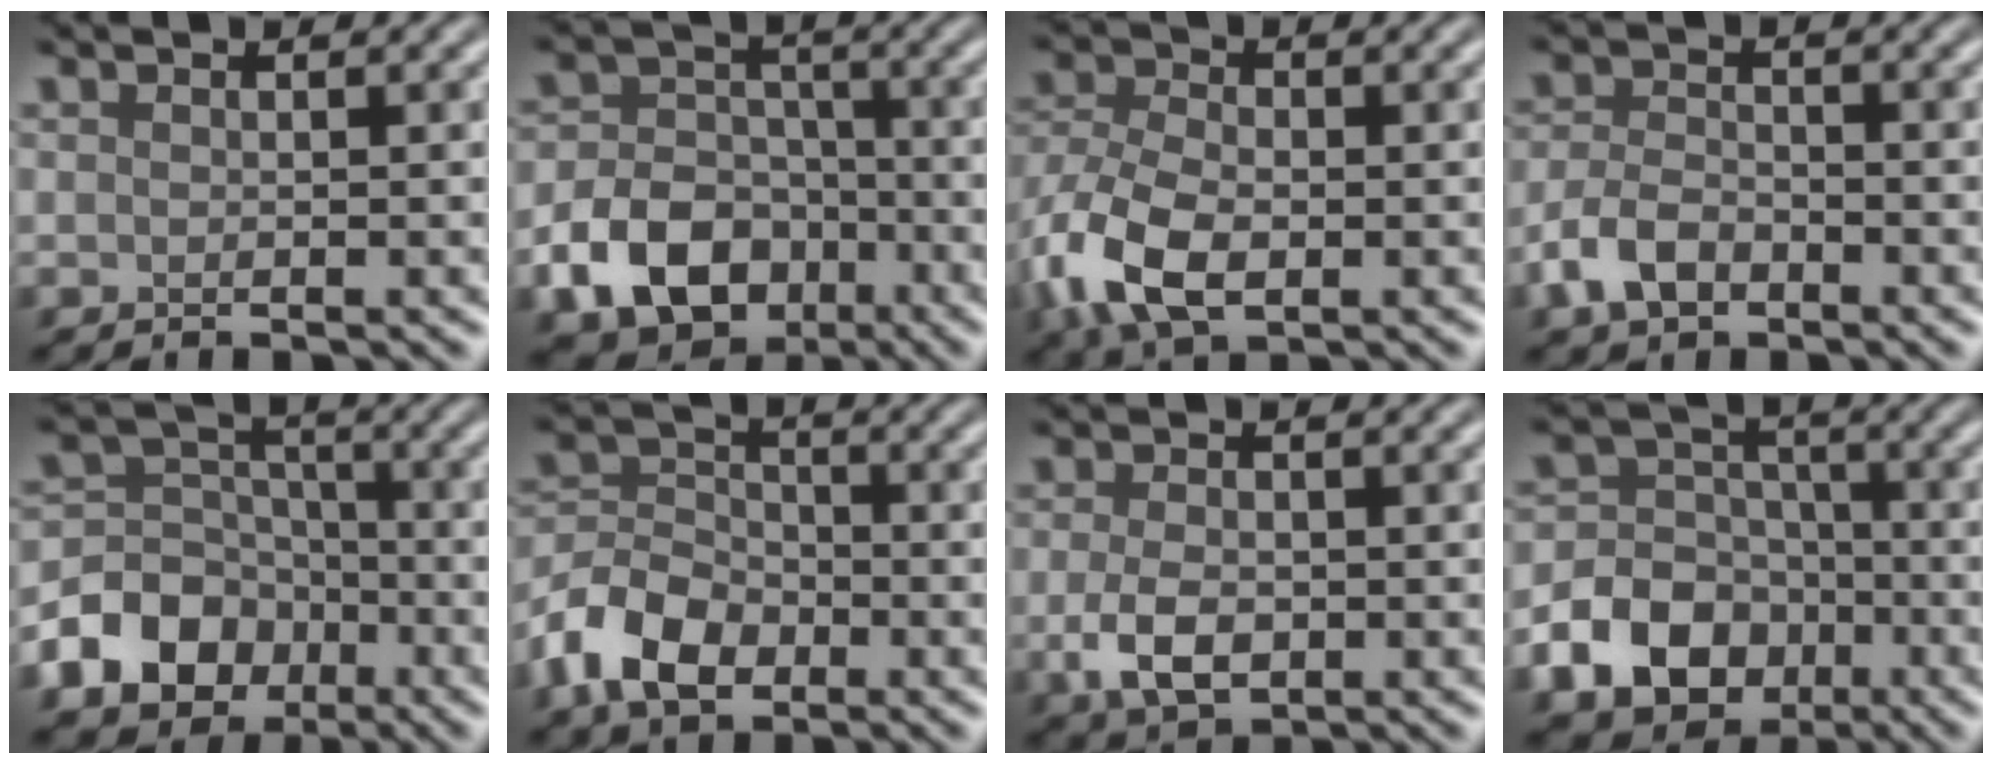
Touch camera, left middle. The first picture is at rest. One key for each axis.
{"total": 8.1, "fx": -3.8, "fy": 5.9, "fz": 4.1, "tx": -0.076, "ty": -0.007, "tz": -0.074}
{"total": 7.2, "fx": -2.5, "fy": 4.4, "fz": 5.1, "tx": -0.125, "ty": -0.007, "tz": -0.058}
{"total": 3.6, "fx": -2.2, "fy": 2.2, "fz": 1.9, "tx": -0.038, "ty": 0.000, "tz": -0.052}
{"total": 9.2, "fx": -4.4, "fy": 7.2, "fz": 3.7, "tx": -0.067, "ty": -0.007, "tz": -0.106}
{"total": 6.5, "fx": -3.4, "fy": 4.3, "fz": 3.6, "tx": -0.075, "ty": 0.003, "tz": -0.079}
{"total": 4.0, "fx": -1.0, "fy": 2.5, "fz": 2.9, "tx": -0.064, "ty": -0.008, "tz": -0.021}
{"total": 10.5, "fx": -4.7, "fy": 8.4, "fz": 4.2, "tx": -0.069, "ty": -0.025, "tz": -0.111}